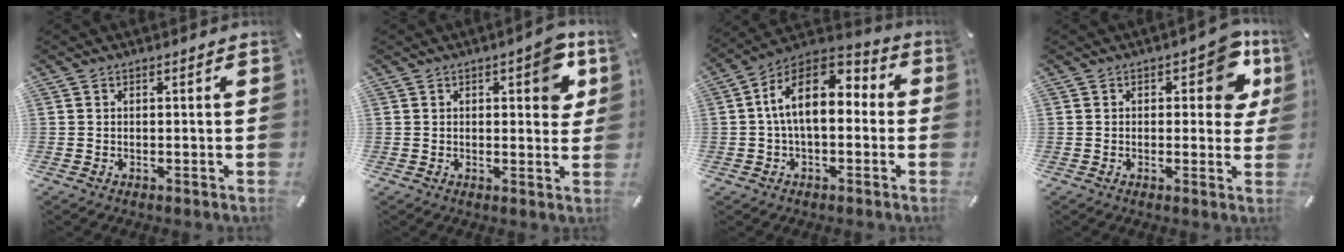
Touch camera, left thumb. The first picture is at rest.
{"total": 7.0, "force": [2.4, 3.5, 5.6], "torque": [-0.055, -0.009, 0.033]}
{"total": 13.7, "force": [1.6, 7.8, 11.2], "torque": [-0.213, -0.005, 0.026]}
{"total": 9.6, "force": [4.0, 5.1, 7.1], "torque": [-0.062, -0.016, 0.061]}